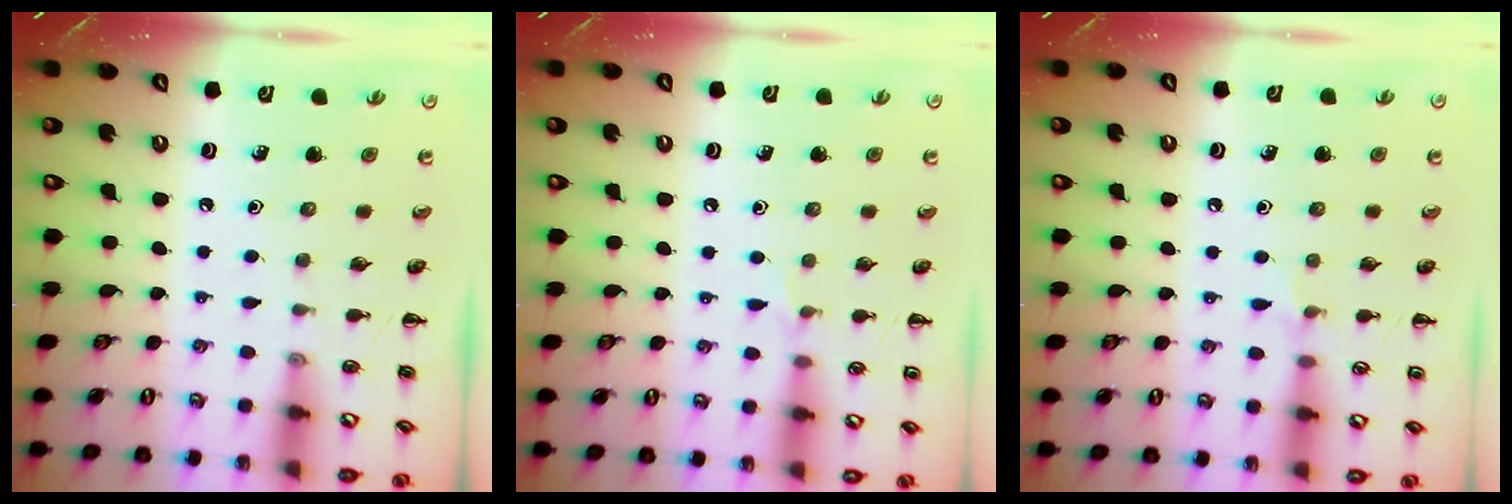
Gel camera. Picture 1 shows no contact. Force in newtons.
{"total": 3.9, "press": 3.7, "slide": 1.3}
{"total": 3.7, "press": 3.5, "slide": 1.3}